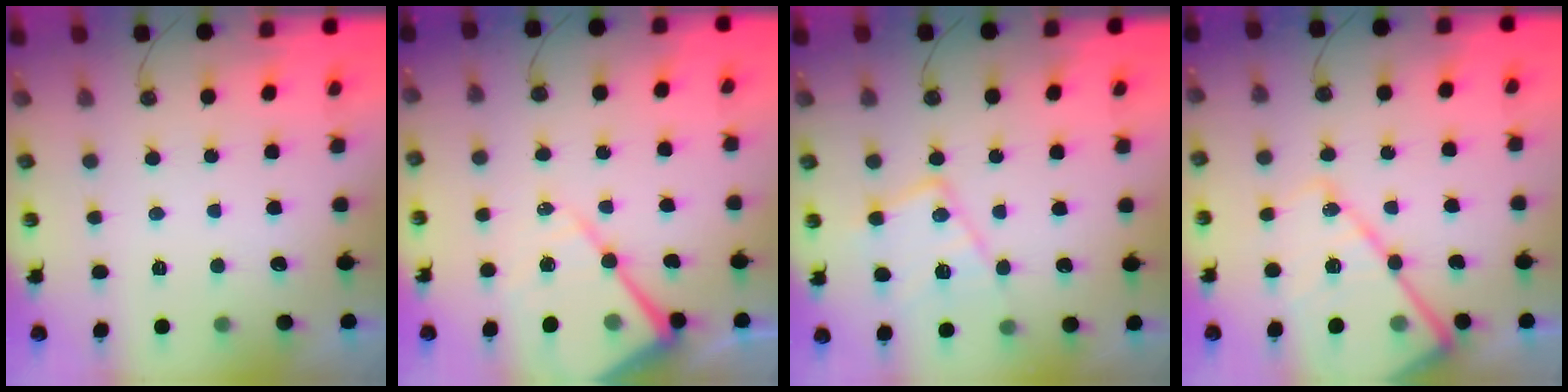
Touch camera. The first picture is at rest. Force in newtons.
{"total": 15.5, "press": 15.4, "slide": 1.5}
{"total": 14.4, "press": 14.3, "slide": 1.0}
{"total": 19.5, "press": 19.4, "slide": 1.6}